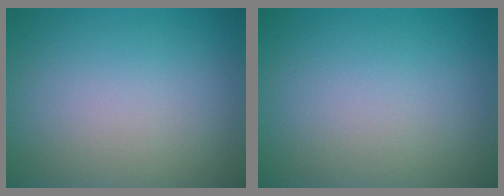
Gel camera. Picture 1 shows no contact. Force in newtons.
{"total": 0.0}